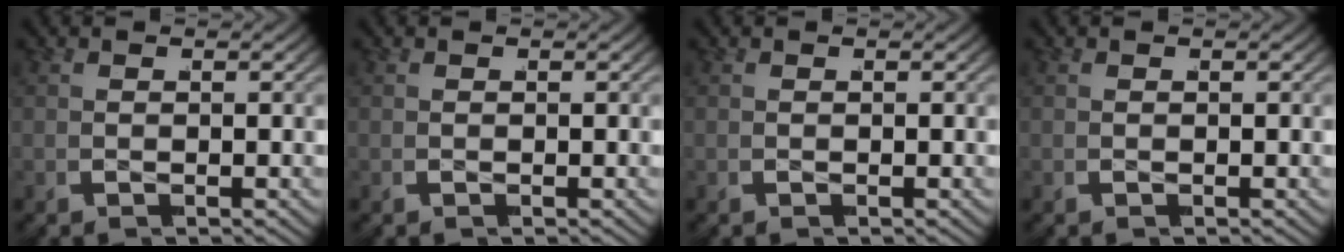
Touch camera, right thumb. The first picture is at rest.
{"total": 0.0}
{"total": 0.0}
{"total": 0.0}